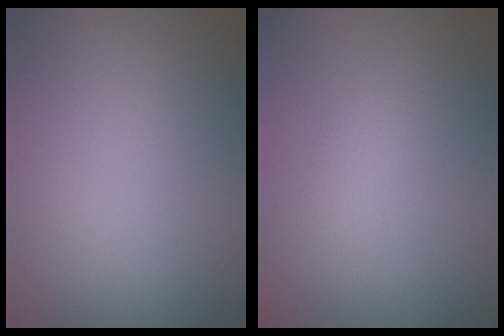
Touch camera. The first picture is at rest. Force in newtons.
{"total": 0.8, "press": 0.8, "slide": 0.0}